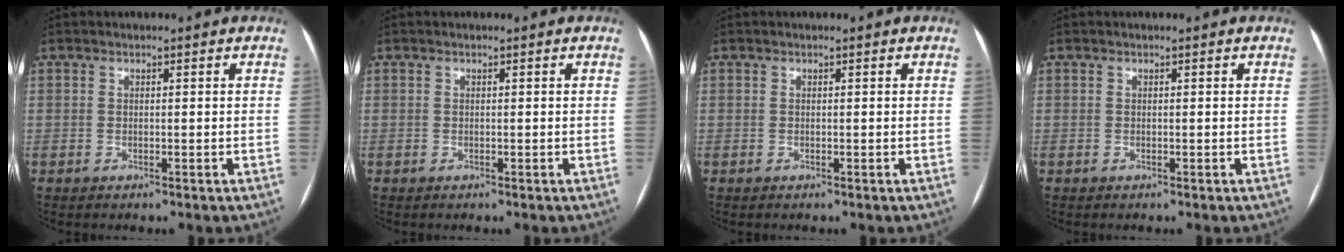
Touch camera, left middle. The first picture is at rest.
{"total": 0.0}
{"total": 0.0}
{"total": 0.0}